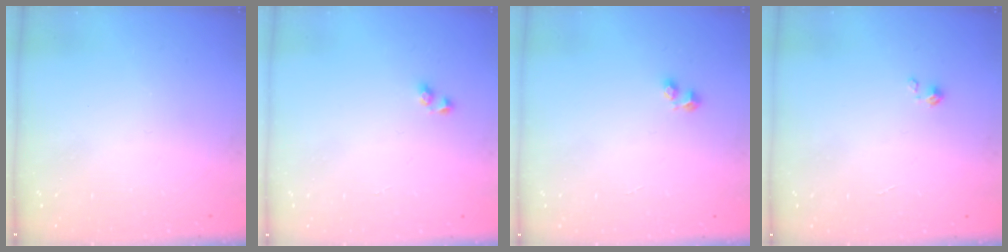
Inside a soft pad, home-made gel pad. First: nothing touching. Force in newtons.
{"total": 2.4, "press": 2.0, "slide": 1.3}
{"total": 1.7, "press": 1.6, "slide": 0.6}
{"total": 0.0}